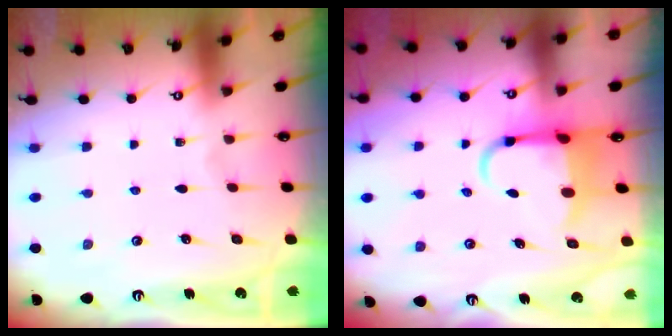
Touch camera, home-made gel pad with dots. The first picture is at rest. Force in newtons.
{"total": 5.6, "press": 5.4, "slide": 1.6}